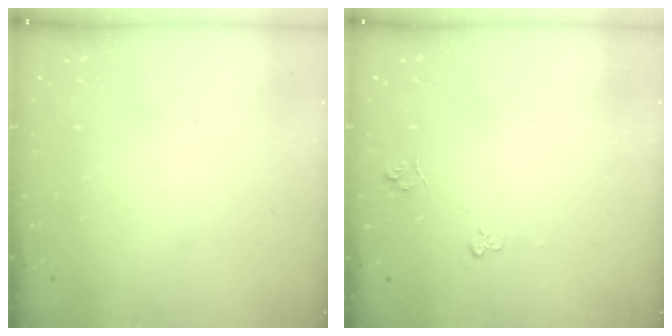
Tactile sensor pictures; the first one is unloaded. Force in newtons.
{"total": 3.6, "press": 3.6, "slide": 0.4}